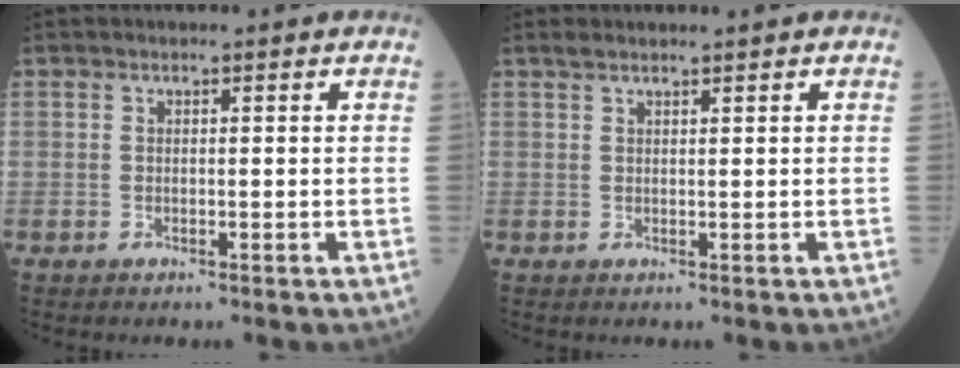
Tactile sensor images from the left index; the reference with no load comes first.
{"total": 2.2, "force": [2.0, 0.1, 0.9], "torque": [-0.017, 0.020, 0.036]}